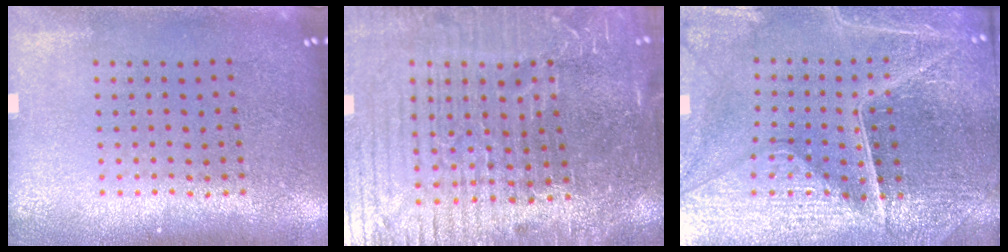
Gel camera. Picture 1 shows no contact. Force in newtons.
{"total": 6.5, "press": 5.7, "slide": 3.1}
{"total": 5.1, "press": 4.9, "slide": 1.4}